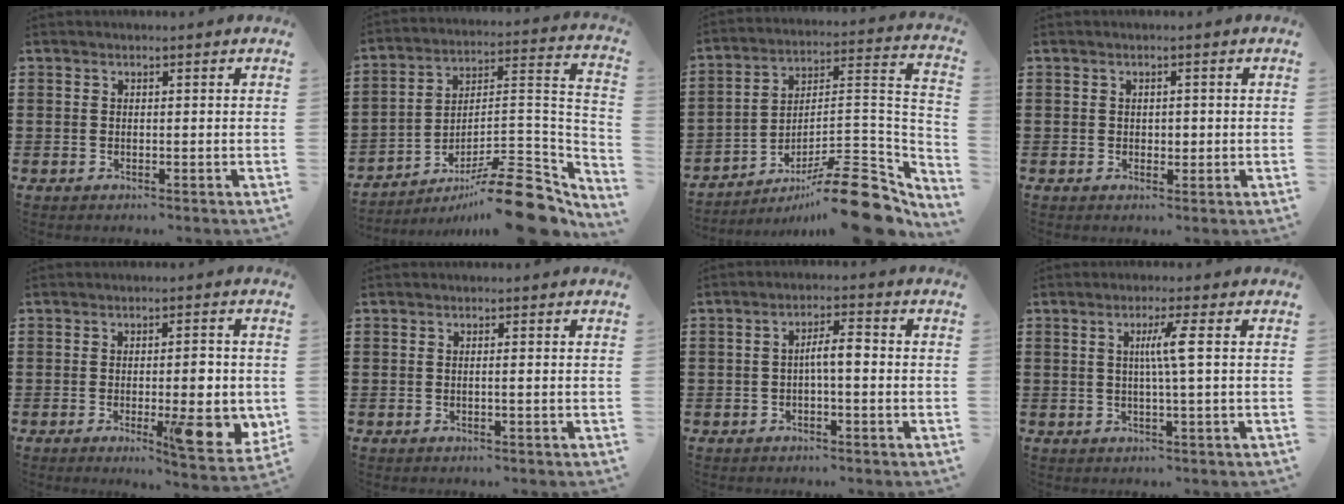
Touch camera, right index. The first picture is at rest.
{"total": 14.1, "force": [-9.5, 3.5, 9.8], "torque": [-0.128, 0.043, -0.166]}
{"total": 15.0, "force": [-10.0, 3.6, 10.6], "torque": [-0.132, 0.040, -0.172]}
{"total": 1.0, "force": [0.1, 0.8, 0.7], "torque": [-0.014, 0.004, 0.001]}
{"total": 8.4, "force": [-1.4, 2.2, 8.0], "torque": [-0.106, -0.009, -0.020]}
{"total": 0.6, "force": [-0.2, -0.2, 0.5], "torque": [-0.009, -0.002, -0.003]}
{"total": 3.6, "force": [-0.5, 0.7, 3.5], "torque": [-0.063, 0.007, -0.012]}
{"total": 4.2, "force": [0.5, -0.6, 4.1], "torque": [-0.078, -0.004, 0.002]}